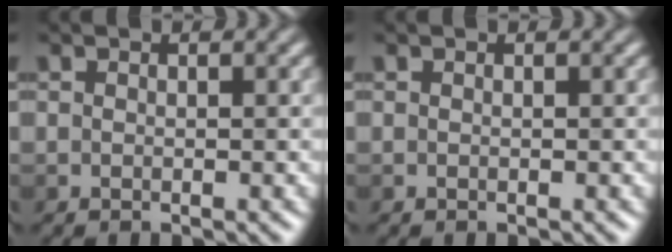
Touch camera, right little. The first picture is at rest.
{"total": 0.0}